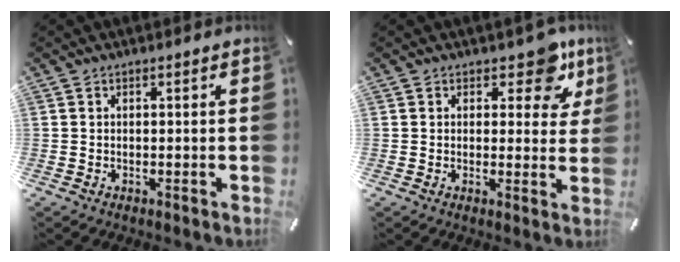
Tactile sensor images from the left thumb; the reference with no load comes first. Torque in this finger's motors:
{"motor_torque": [0.50, 0.44, 0.45, -0.51, 0.06]}